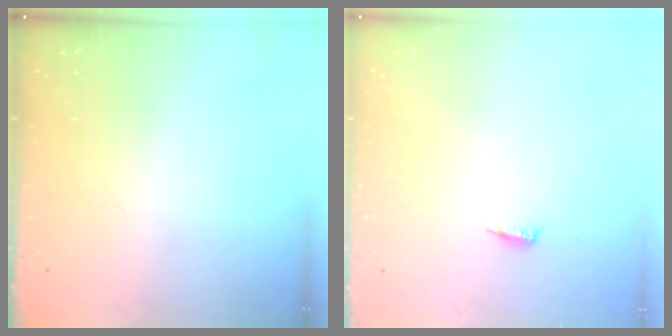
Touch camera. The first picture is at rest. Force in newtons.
{"total": 4.6, "press": 4.5, "slide": 0.9}